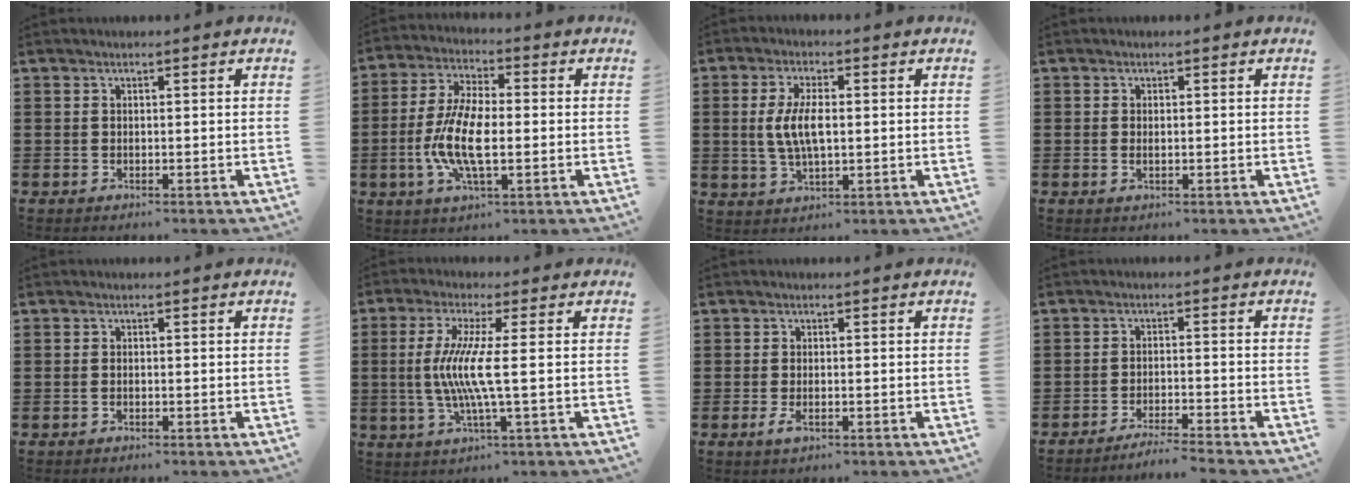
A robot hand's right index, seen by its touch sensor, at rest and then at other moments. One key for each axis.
{"total": 9.6, "fx": -1.9, "fy": 3.7, "fz": 8.7, "tx": -0.195, "ty": -0.010, "tz": -0.040}
{"total": 6.4, "fx": 0.3, "fy": 2.6, "fz": 5.8, "tx": -0.127, "ty": 0.003, "tz": -0.001}
{"total": 0.9, "fx": 0.0, "fy": 0.5, "fz": 0.8, "tx": -0.016, "ty": 0.003, "tz": 0.000}
{"total": 0.6, "fx": -0.3, "fy": 0.1, "fz": 0.5, "tx": -0.013, "ty": -0.006, "tz": -0.003}
{"total": 7.9, "fx": -0.2, "fy": -0.2, "fz": 7.9, "tx": -0.173, "ty": -0.021, "tz": -0.016}
{"total": 1.8, "fx": -0.6, "fy": 0.5, "fz": 1.6, "tx": -0.046, "ty": -0.012, "tz": -0.014}
{"total": 3.2, "fx": -3.1, "fy": -0.7, "fz": 0.6, "tx": -0.012, "ty": -0.004, "tz": -0.063}